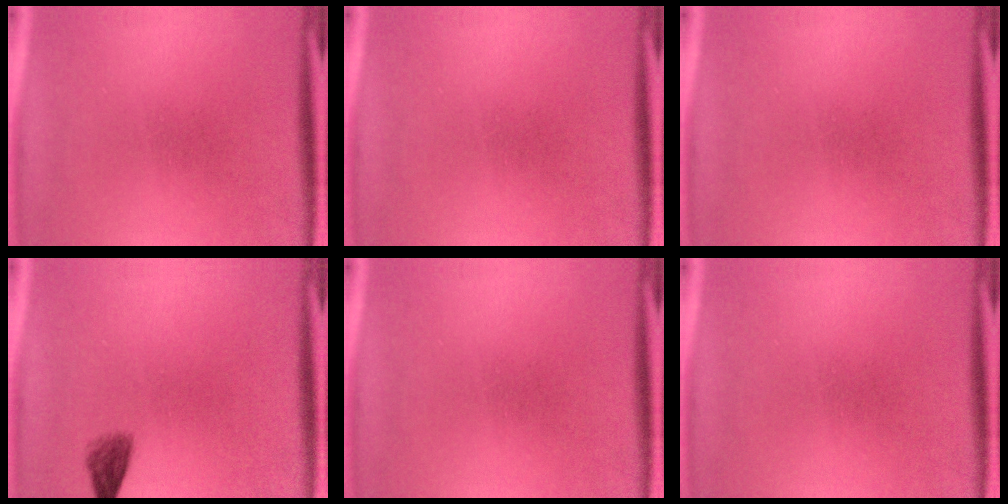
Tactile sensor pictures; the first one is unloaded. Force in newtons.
{"total": 0.0}
{"total": 0.0}
{"total": 2.0}
{"total": 0.0}
{"total": 0.0}